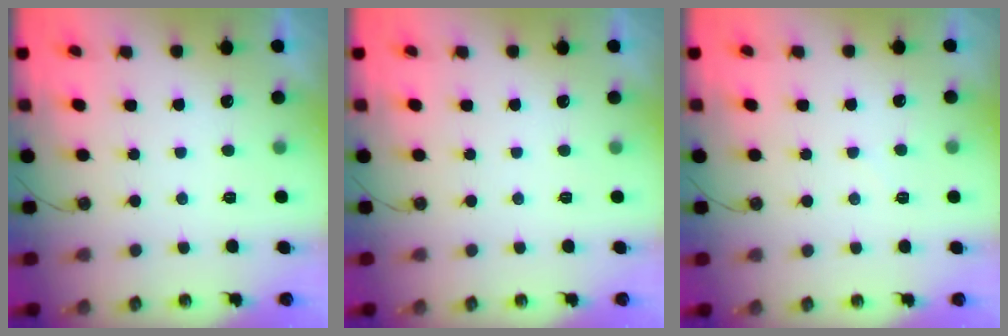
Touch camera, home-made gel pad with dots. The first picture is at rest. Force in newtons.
{"total": 0.0}
{"total": 5.5, "press": 5.5, "slide": 0.6}